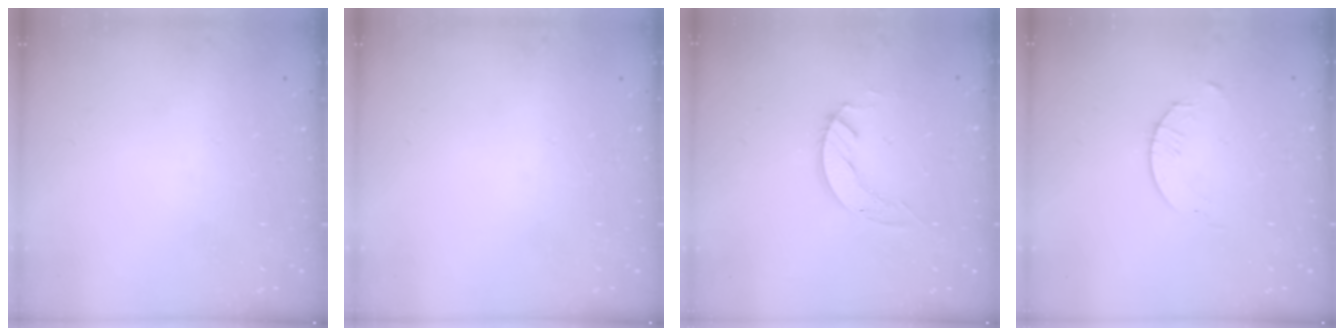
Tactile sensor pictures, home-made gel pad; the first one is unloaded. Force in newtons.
{"total": 0.0}
{"total": 4.2, "press": 4.2, "slide": 0.2}
{"total": 2.1, "press": 2.1, "slide": 0.3}